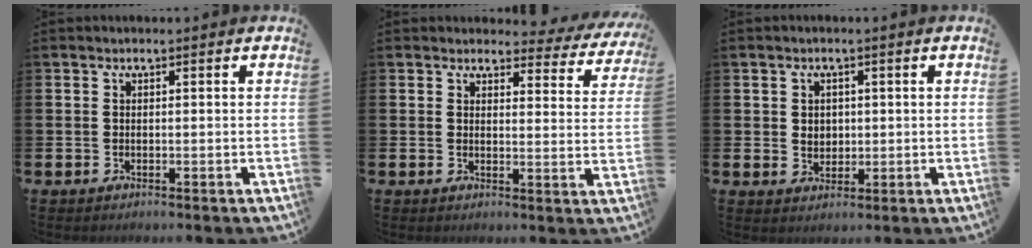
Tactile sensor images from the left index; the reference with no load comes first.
{"total": 2.7, "force": [2.5, 1.2, 0.3], "torque": [-0.009, -0.019, 0.037]}
{"total": 2.3, "force": [0.9, 1.9, 0.8], "torque": [-0.003, 0.003, 0.011]}